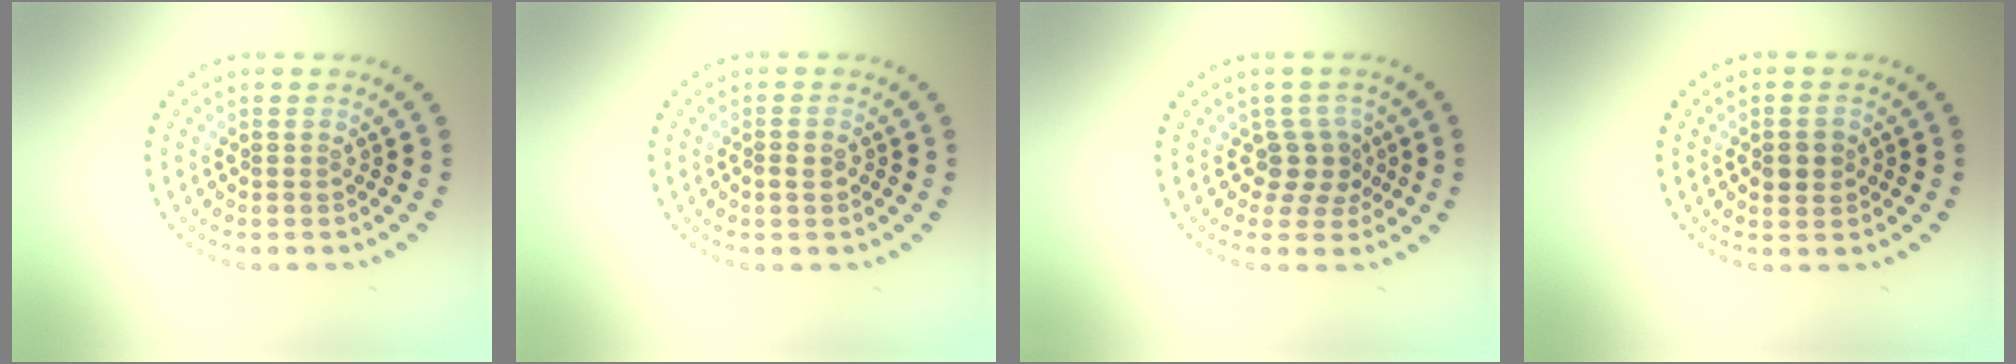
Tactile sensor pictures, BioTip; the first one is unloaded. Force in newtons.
{"total": 1.3, "press": 1.3, "slide": 0.4}
{"total": 2.5, "press": 1.9, "slide": 1.7}
{"total": 2.2, "press": 2.2, "slide": 0.1}